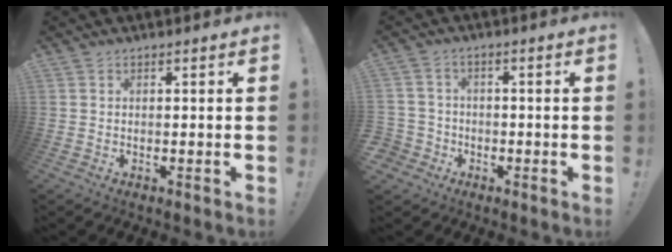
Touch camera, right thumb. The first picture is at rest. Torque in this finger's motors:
{"motor_torque": [-0.29, 0.14, -0.24, 0.20, -0.01]}